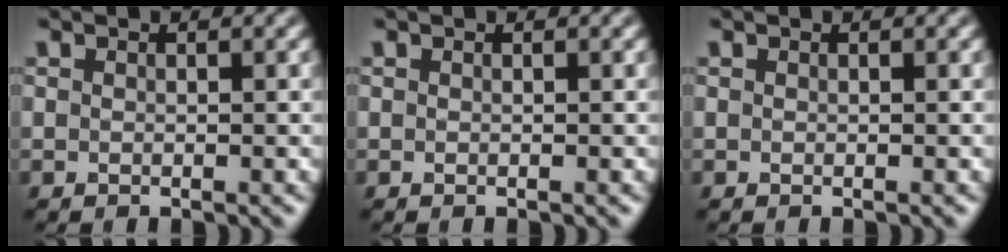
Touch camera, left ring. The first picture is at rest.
{"total": 0.0}
{"total": 0.0}